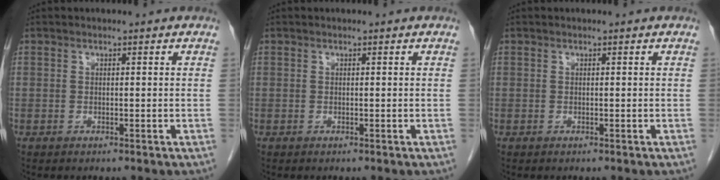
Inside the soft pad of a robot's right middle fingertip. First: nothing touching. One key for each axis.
{"total": 0.0}
{"total": 0.0}